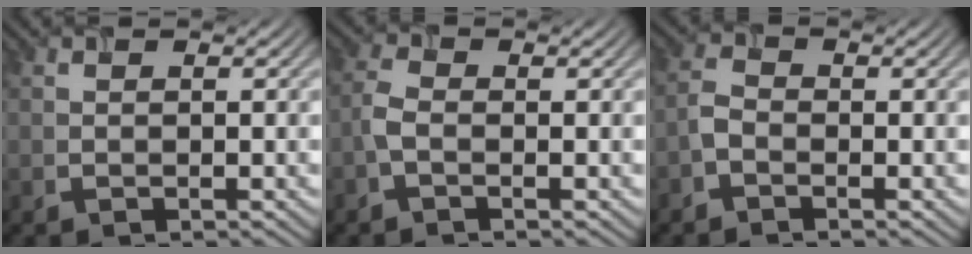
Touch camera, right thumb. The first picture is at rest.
{"total": 2.2, "force": [-0.9, 1.0, 1.7], "torque": [-0.045, 0.003, -0.028]}
{"total": 2.1, "force": [-1.3, 1.2, 1.1], "torque": [-0.025, 0.005, -0.036]}